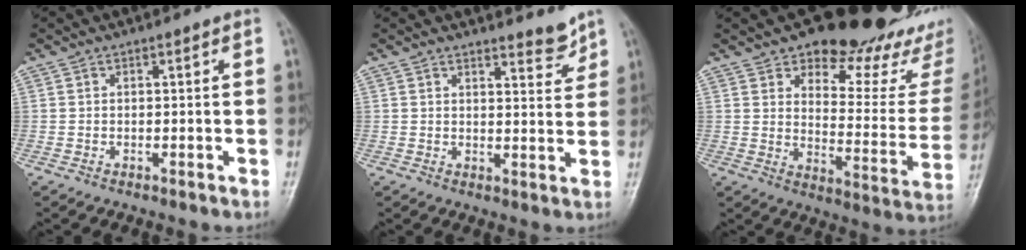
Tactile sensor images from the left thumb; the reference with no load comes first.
{"total": 3.6, "force": [3.3, 0.7, 1.3], "torque": [-0.006, -0.033, 0.045]}
{"total": 26.5, "force": [20.0, 10.3, 13.9], "torque": [-0.130, -0.115, 0.251]}